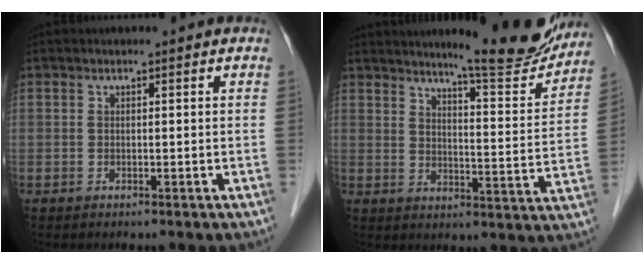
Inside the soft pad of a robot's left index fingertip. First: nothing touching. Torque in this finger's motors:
{"motor_torque": [1.01, -1.13, 0.25, 0.09]}